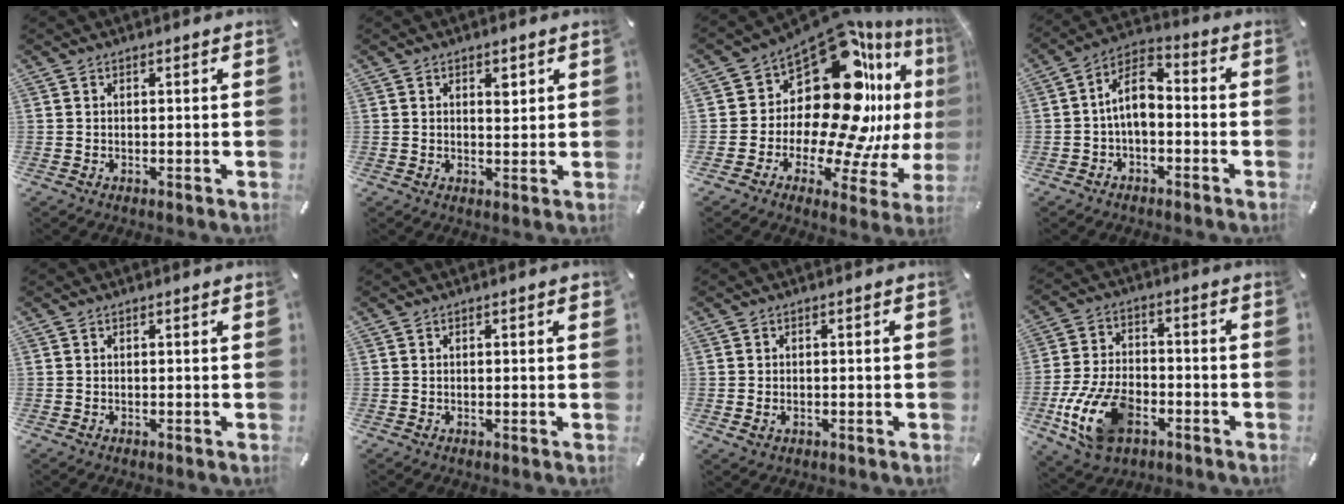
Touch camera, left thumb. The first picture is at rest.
{"total": 2.8, "force": [1.1, 1.8, 1.9], "torque": [-0.008, -0.009, 0.012]}
{"total": 23.3, "force": [8.6, 13.2, 17.2], "torque": [-0.258, -0.115, 0.158]}
{"total": 9.4, "force": [-1.1, 5.5, 7.5], "torque": [-0.151, 0.013, -0.019]}
{"total": 0.0}
{"total": 0.8, "force": [0.1, 0.2, 0.8], "torque": [-0.015, 0.002, 0.001]}
{"total": 1.4, "force": [-0.3, 1.1, 0.8], "torque": [-0.014, 0.004, -0.007]}
{"total": 14.8, "force": [-6.2, 9.3, 9.8], "torque": [-0.202, 0.031, -0.104]}